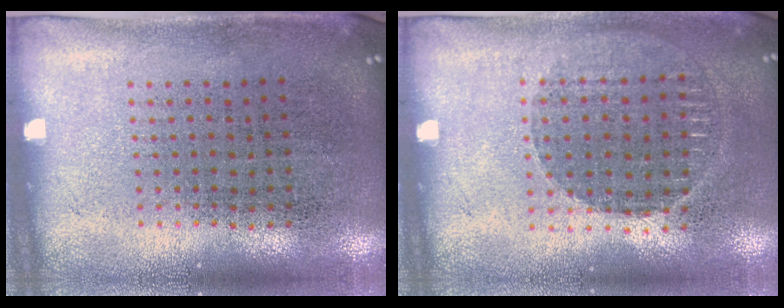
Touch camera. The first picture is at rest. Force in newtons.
{"total": 1.0, "press": 1.0, "slide": 0.1}